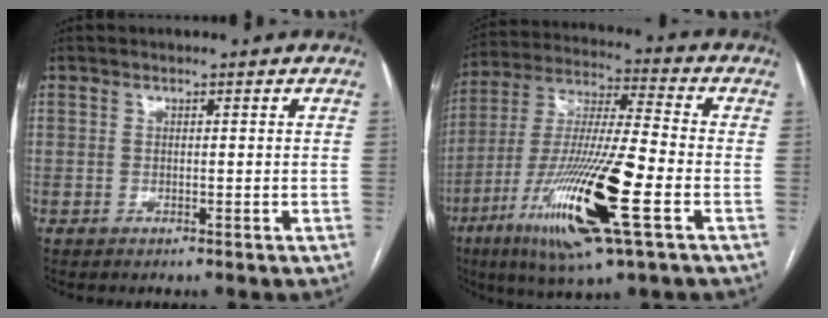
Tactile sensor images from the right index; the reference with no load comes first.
{"total": 20.4, "force": [-7.7, 1.7, 18.8], "torque": [-0.382, -0.032, -0.139]}